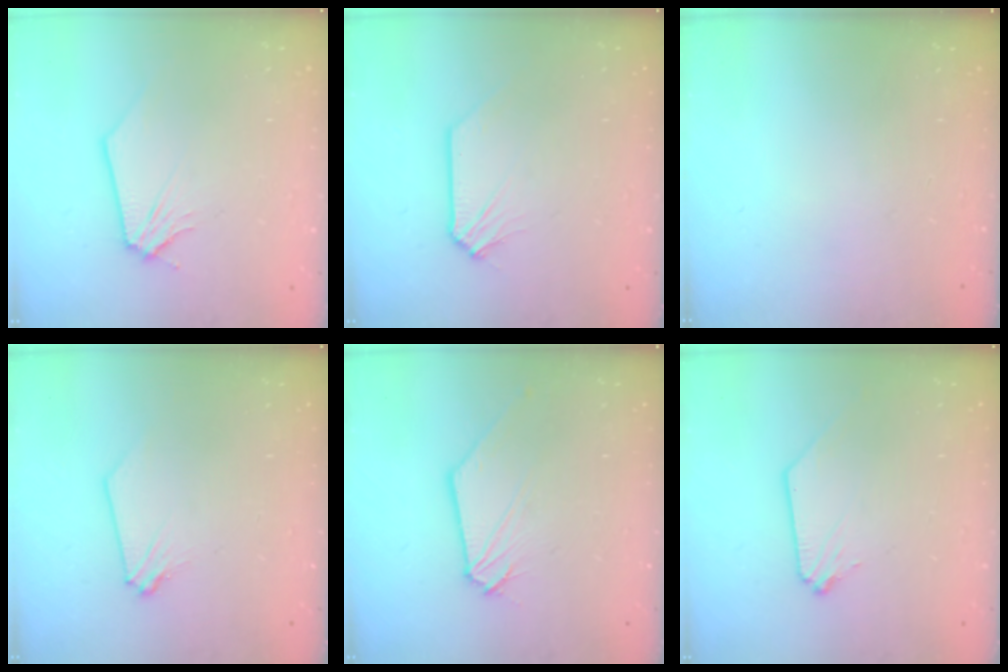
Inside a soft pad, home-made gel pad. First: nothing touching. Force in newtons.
{"total": 0.0}
{"total": 0.0}
{"total": 0.0}
{"total": 0.0}
{"total": 0.0}